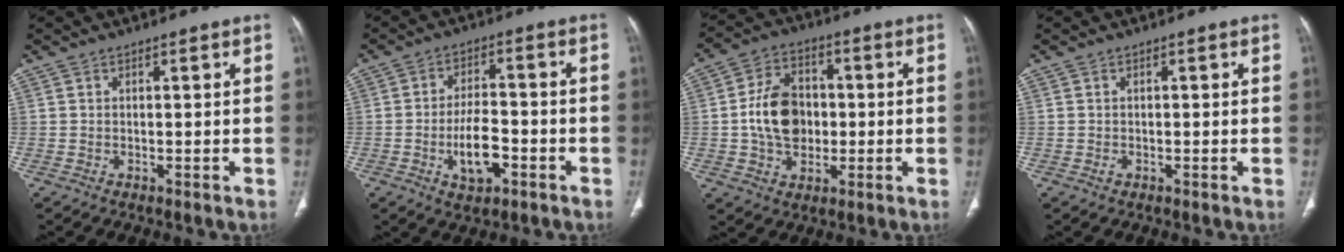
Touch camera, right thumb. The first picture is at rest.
{"total": 8.2, "force": [-3.0, 4.2, 6.3], "torque": [-0.097, 0.022, -0.050]}
{"total": 11.9, "force": [-0.5, 8.9, 8.0], "torque": [-0.115, 0.017, -0.011]}
{"total": 0.7, "force": [-0.3, 0.6, 0.3], "torque": [-0.003, 0.005, -0.003]}